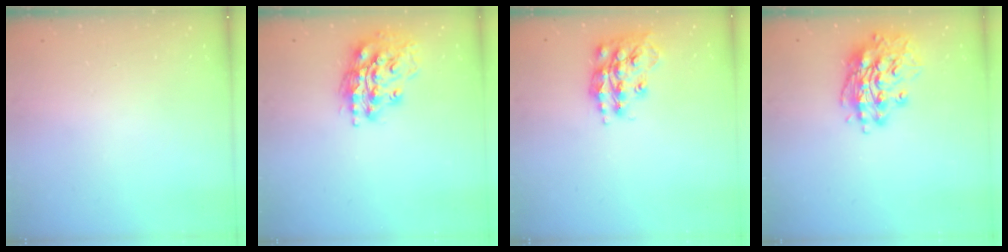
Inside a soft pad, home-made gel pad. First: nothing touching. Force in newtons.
{"total": 15.9, "press": 15.7, "slide": 2.2}
{"total": 16.0, "press": 16.0, "slide": 1.2}
{"total": 15.4, "press": 15.2, "slide": 2.6}